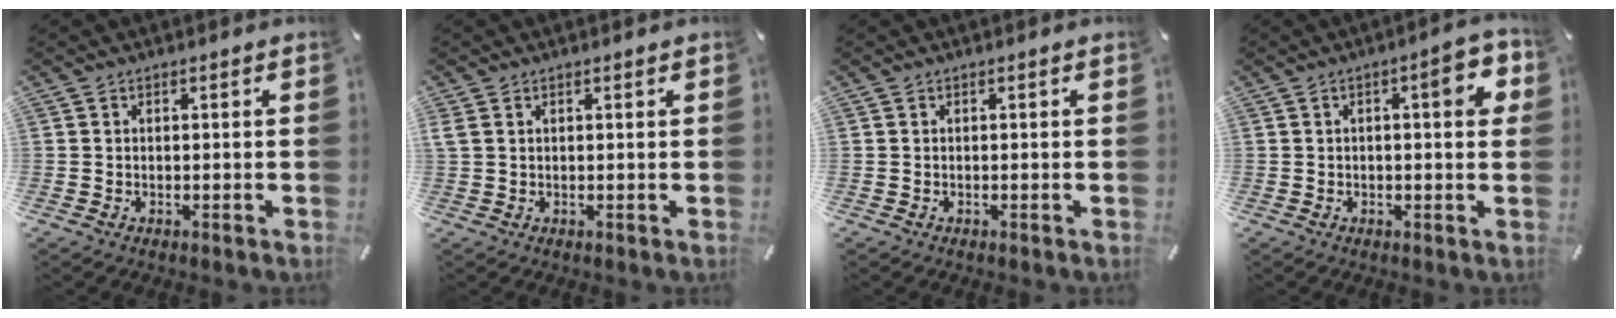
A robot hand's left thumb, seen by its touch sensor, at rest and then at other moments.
{"total": 0.9, "force": [0.6, 0.3, 0.7], "torque": [-0.016, -0.001, 0.011]}
{"total": 0.0}
{"total": 7.9, "force": [2.1, 2.5, 7.2], "torque": [-0.087, -0.009, 0.024]}